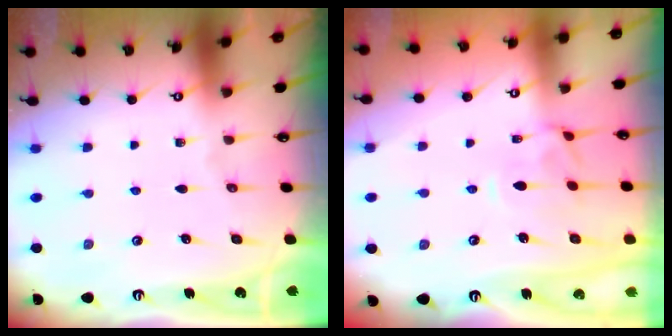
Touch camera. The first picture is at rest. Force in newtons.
{"total": 0.7, "press": 0.3, "slide": 0.6}